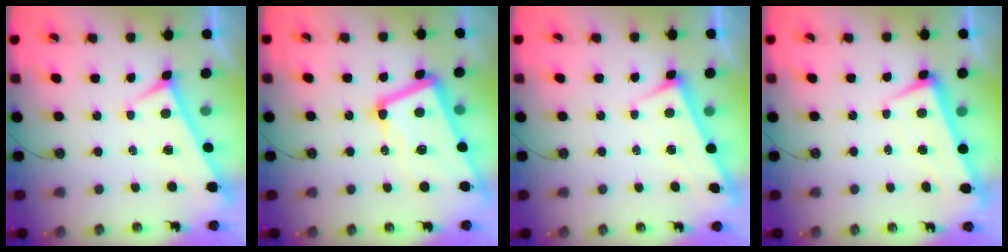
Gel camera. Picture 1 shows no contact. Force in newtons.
{"total": 13.7, "press": 13.6, "slide": 2.1}
{"total": 3.0, "press": 3.0, "slide": 0.2}
{"total": 2.1, "press": 1.3, "slide": 1.7}